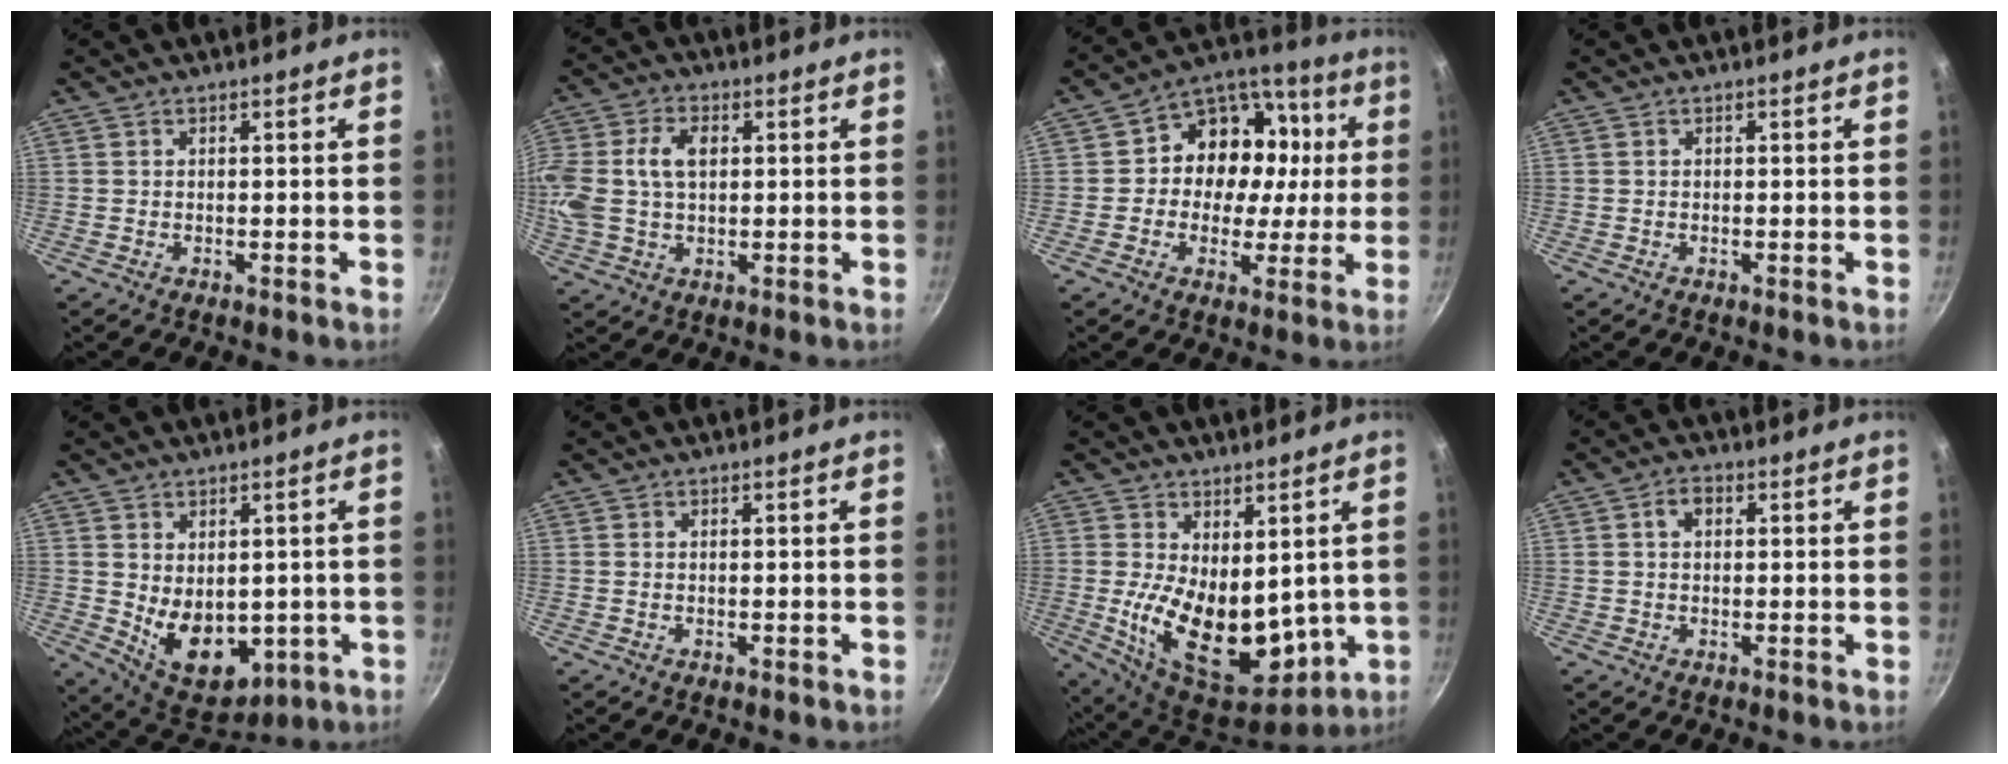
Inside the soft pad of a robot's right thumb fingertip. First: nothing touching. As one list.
[{"total": 14.5, "force": [2.1, 10.0, 10.3], "torque": [-0.229, 0.028, 0.036]}, {"total": 15.6, "force": [1.1, 13.0, 8.4], "torque": [-0.080, 0.025, 0.000]}, {"total": 0.0}, {"total": 12.5, "force": [-0.9, 8.5, 9.1], "torque": [-0.111, -0.025, 0.017]}, {"total": 0.0}, {"total": 18.2, "force": [0.3, 10.4, 14.9], "torque": [-0.220, -0.037, 0.033]}, {"total": 3.0, "force": [0.7, 2.1, 2.0], "torque": [-0.029, 0.006, 0.007]}]